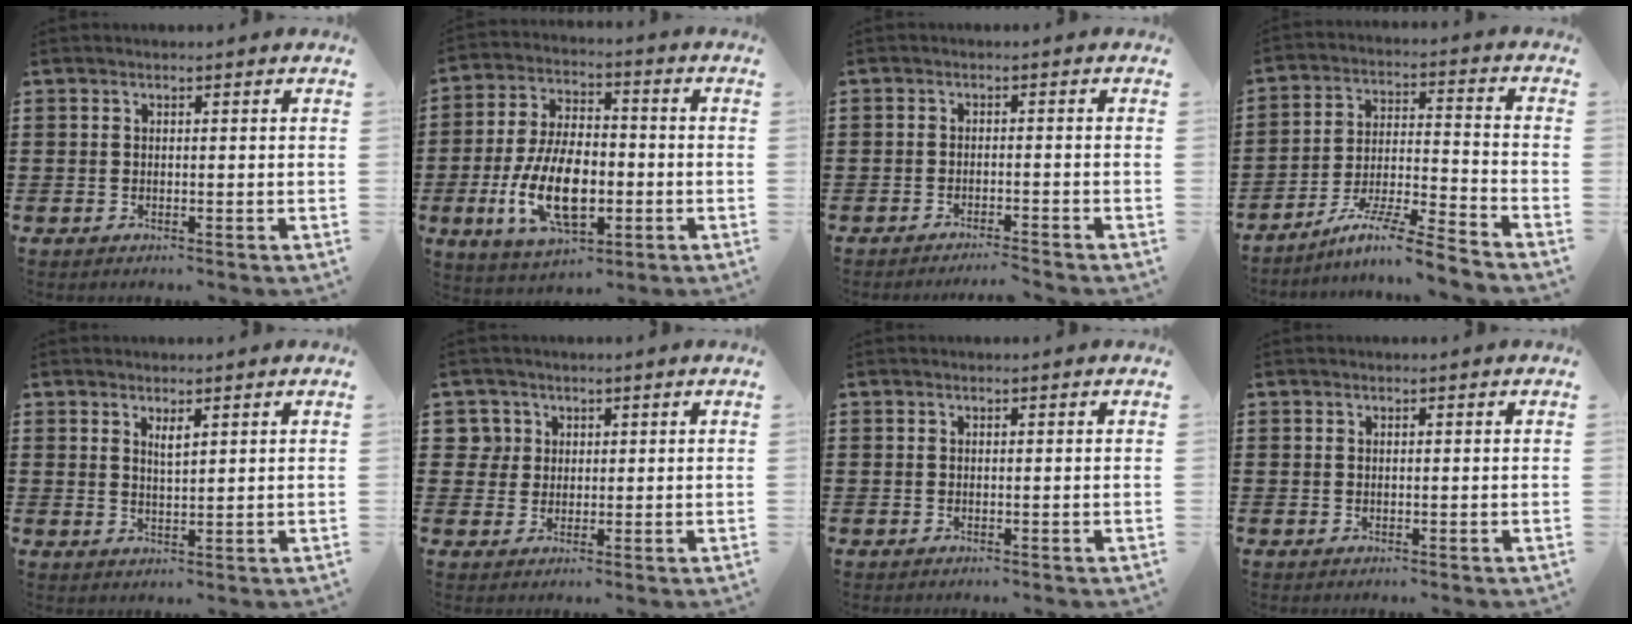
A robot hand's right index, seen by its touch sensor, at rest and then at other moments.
{"total": 12.4, "force": [-3.4, 6.0, 10.3], "torque": [-0.220, -0.012, -0.065]}
{"total": 2.1, "force": [-2.1, -0.3, 0.1], "torque": [-0.005, 0.002, -0.044]}
{"total": 9.0, "force": [-7.6, -0.4, 4.7], "torque": [-0.089, 0.000, -0.150]}
{"total": 2.0, "force": [1.3, 0.5, 1.4], "torque": [-0.029, 0.002, 0.022]}
{"total": 3.7, "force": [1.3, 3.4, 0.3], "torque": [-0.024, 0.014, 0.025]}
{"total": 0.0}
{"total": 0.0}